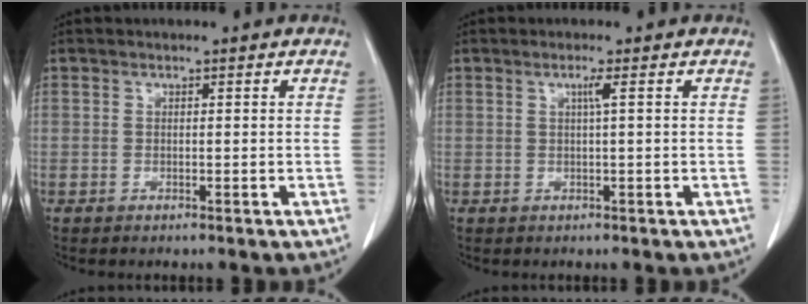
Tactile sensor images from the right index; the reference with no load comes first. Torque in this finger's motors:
{"motor_torque": [0.16, -0.03, 0.02, 0.02]}